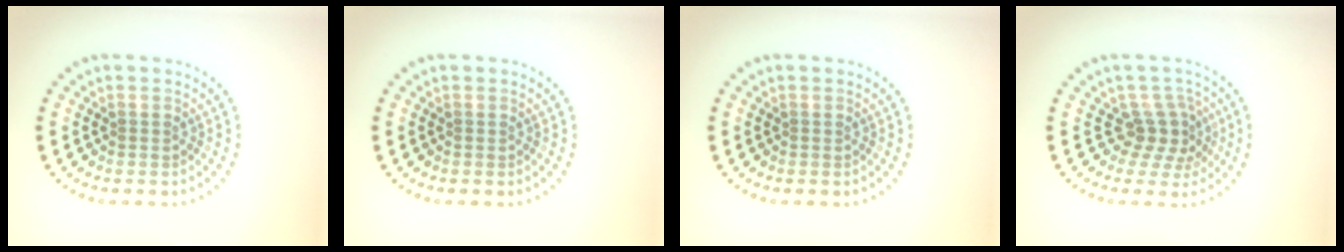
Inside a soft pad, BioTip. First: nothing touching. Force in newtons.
{"total": 0.0}
{"total": 0.0}
{"total": 2.9, "press": 2.0, "slide": 2.1}